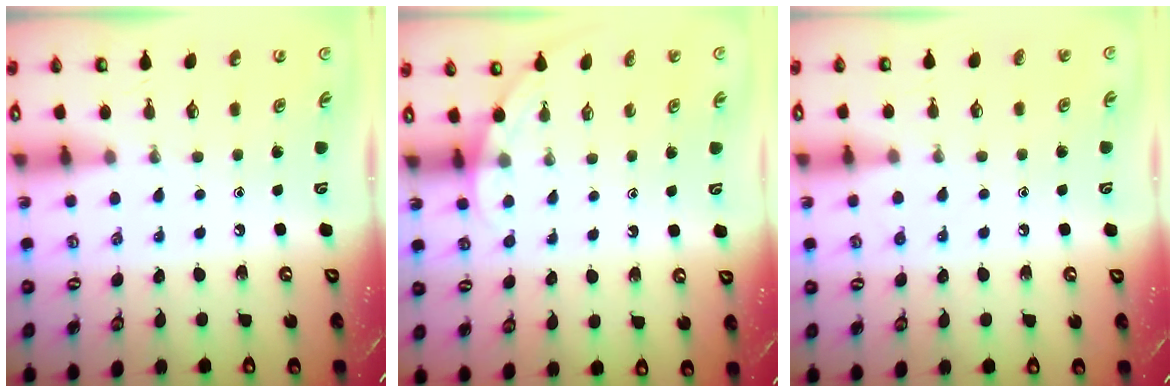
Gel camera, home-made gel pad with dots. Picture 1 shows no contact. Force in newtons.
{"total": 2.5, "press": 2.5, "slide": 0.2}
{"total": 5.4, "press": 5.4, "slide": 0.7}